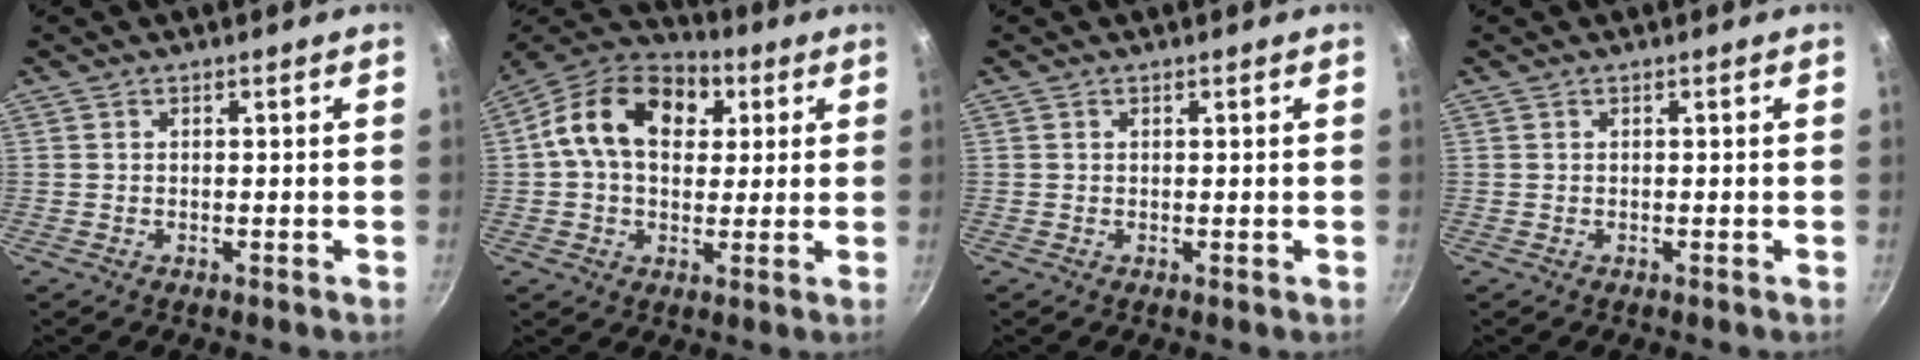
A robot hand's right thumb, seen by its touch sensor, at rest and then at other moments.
{"total": 16.8, "force": [4.2, 11.9, 11.1], "torque": [-0.161, 0.017, 0.050]}
{"total": 0.0}
{"total": 0.0}